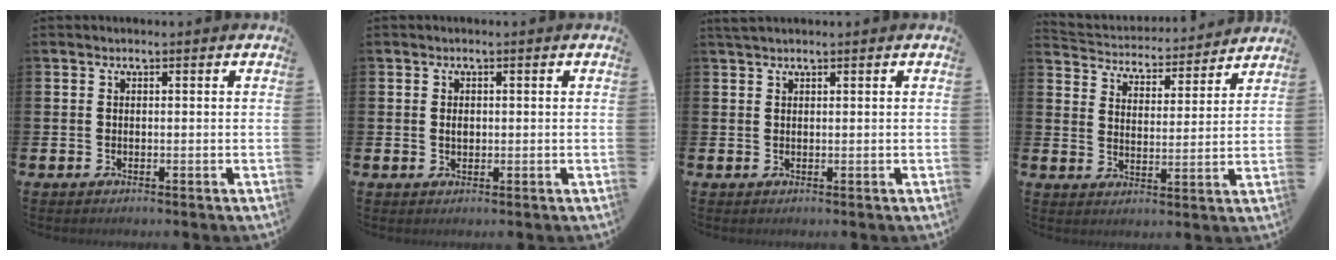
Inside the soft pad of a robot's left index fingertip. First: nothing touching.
{"total": 1.0, "force": [0.2, 0.7, 0.8], "torque": [0.000, -0.002, -0.001]}
{"total": 1.2, "force": [1.1, 0.1, 0.4], "torque": [-0.004, 0.000, 0.020]}
{"total": 4.1, "force": [4.0, 1.0, -0.1], "torque": [-0.030, -0.038, 0.065]}